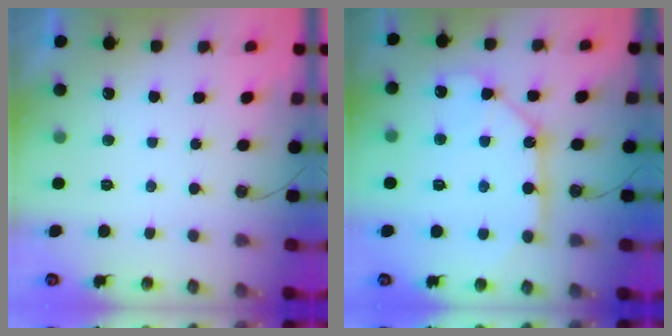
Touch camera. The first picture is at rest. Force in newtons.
{"total": 12.0, "press": 11.9, "slide": 1.2}